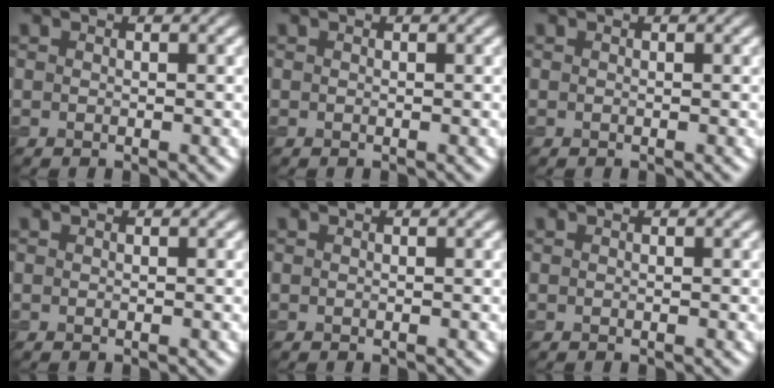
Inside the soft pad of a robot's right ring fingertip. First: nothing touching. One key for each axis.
{"total": 0.0}
{"total": 0.0}
{"total": 0.0}
{"total": 0.0}
{"total": 0.0}